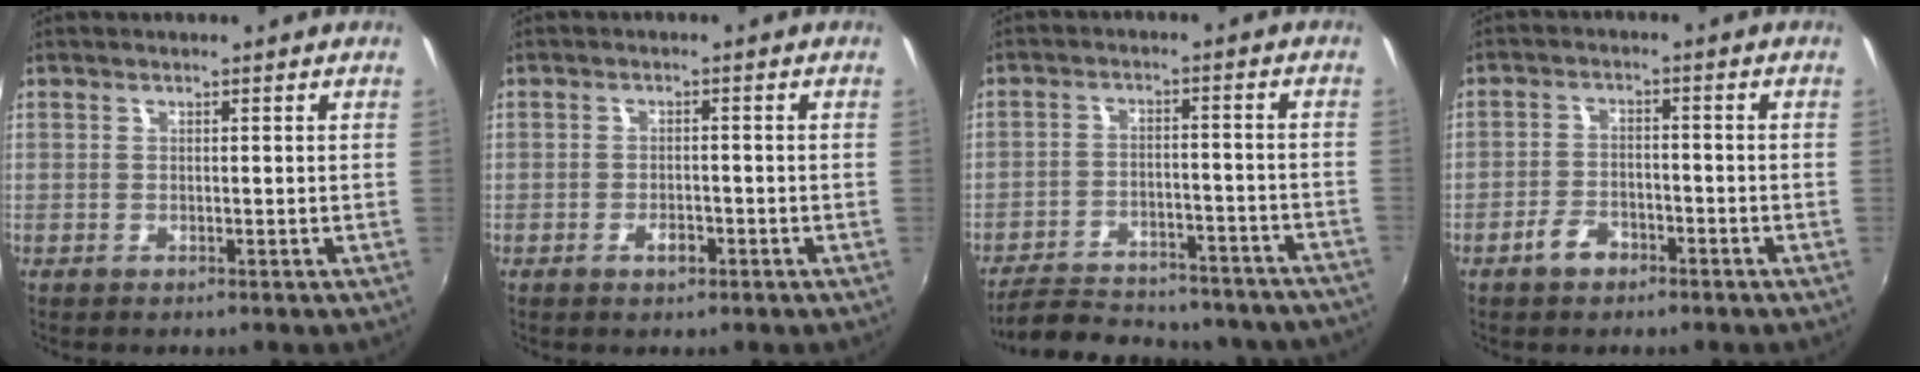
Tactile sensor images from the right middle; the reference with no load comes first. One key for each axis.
{"total": 2.2, "fx": -1.2, "fy": 1.2, "fz": 1.4, "tx": -0.026, "ty": 0.000, "tz": -0.022}
{"total": 25.0, "fx": -22.0, "fy": 7.9, "fz": 8.9, "tx": -0.180, "ty": 0.015, "tz": -0.273}
{"total": 4.2, "fx": -2.9, "fy": 2.3, "fz": 2.1, "tx": -0.050, "ty": 0.004, "tz": -0.047}